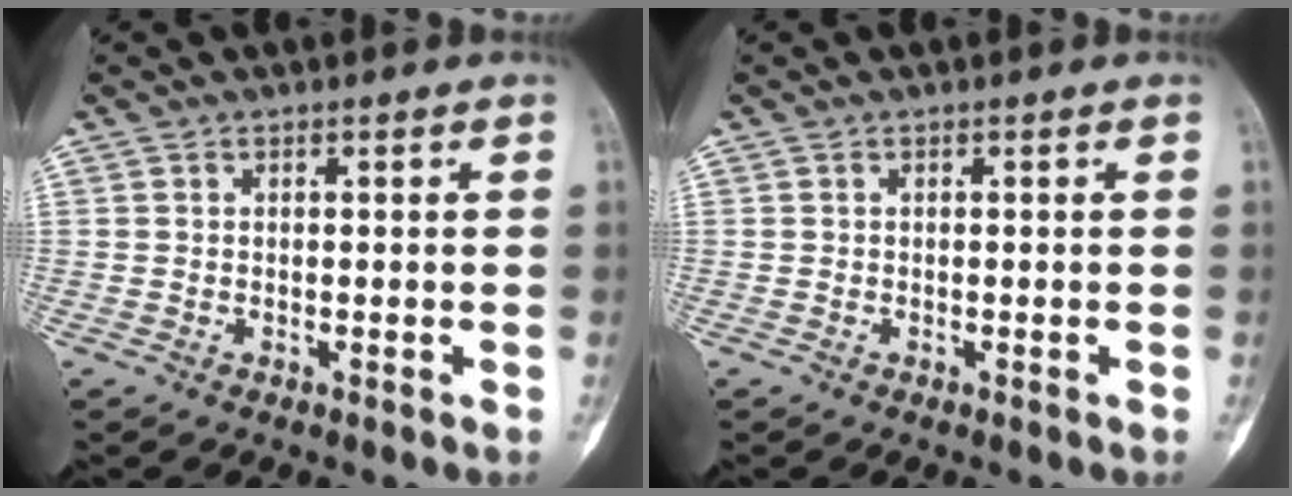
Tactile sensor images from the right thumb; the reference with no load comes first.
{"total": 0.0}